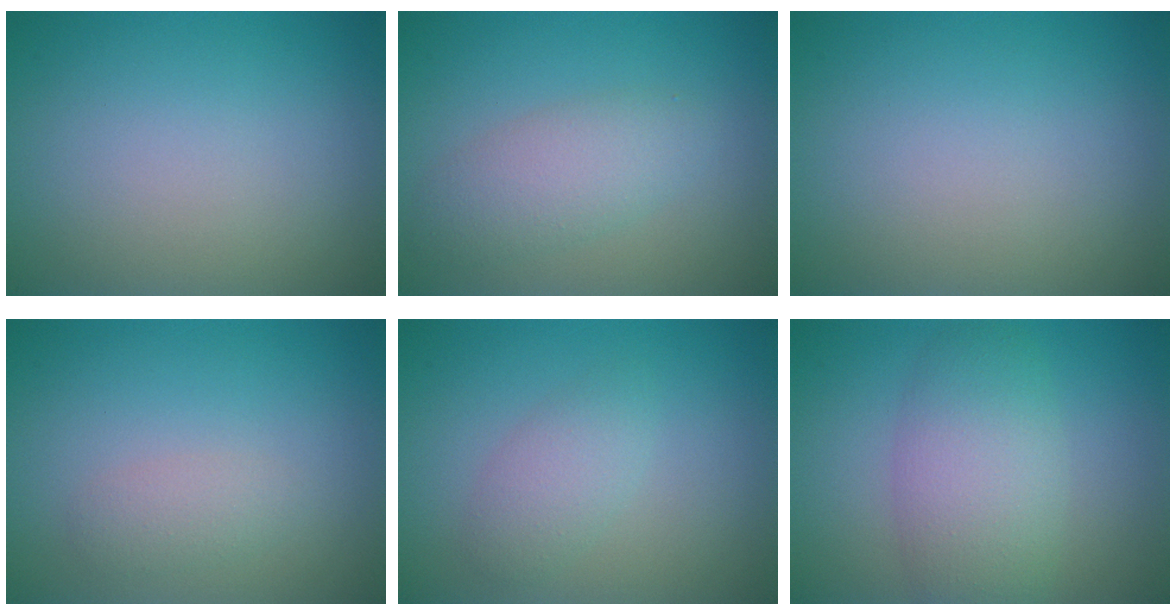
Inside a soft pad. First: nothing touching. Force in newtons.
{"total": 3.2, "press": 3.2, "slide": 0.2}
{"total": 0.0}
{"total": 1.5, "press": 1.5, "slide": 0.1}
{"total": 2.1, "press": 2.1, "slide": 0.1}
{"total": 5.6, "press": 5.6, "slide": 0.2}